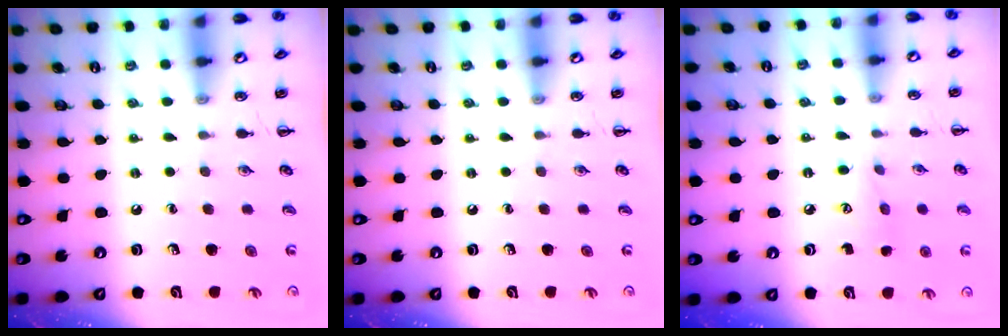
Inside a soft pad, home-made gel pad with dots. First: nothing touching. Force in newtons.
{"total": 0.0}
{"total": 6.7, "press": 6.5, "slide": 1.4}